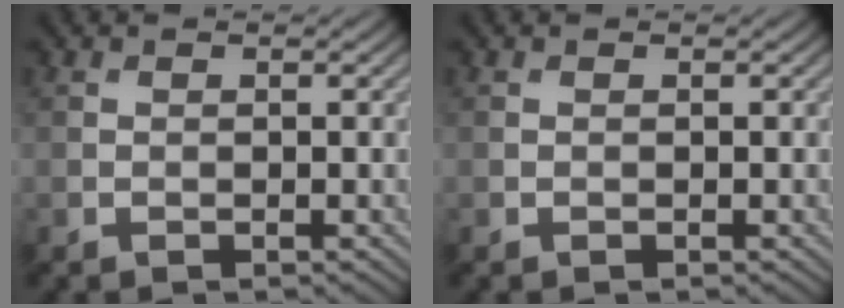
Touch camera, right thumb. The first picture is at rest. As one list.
[{"total": 0.0}]